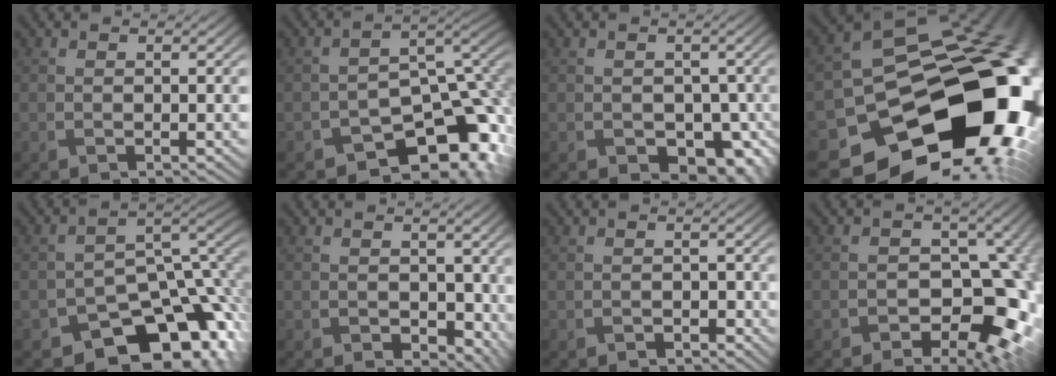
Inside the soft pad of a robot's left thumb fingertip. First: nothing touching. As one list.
[{"total": 10.7, "force": [-6.5, 5.9, 6.1], "torque": [-0.087, -0.024, -0.096]}, {"total": 6.8, "force": [-2.6, 5.1, 3.6], "torque": [-0.044, -0.008, -0.037]}, {"total": 20.2, "force": [-6.8, 14.6, 12.2], "torque": [-0.213, -0.036, -0.076]}, {"total": 13.0, "force": [-8.3, 7.1, 7.1], "torque": [-0.115, -0.035, -0.114]}, {"total": 3.8, "force": [-0.2, 3.1, 2.1], "torque": [-0.032, -0.015, 0.000]}, {"total": 0.8, "force": [-0.5, 0.6, 0.1], "torque": [0.005, 0.003, -0.008]}, {"total": 9.6, "force": [-3.9, 6.1, 6.4], "torque": [-0.050, -0.018, -0.062]}]